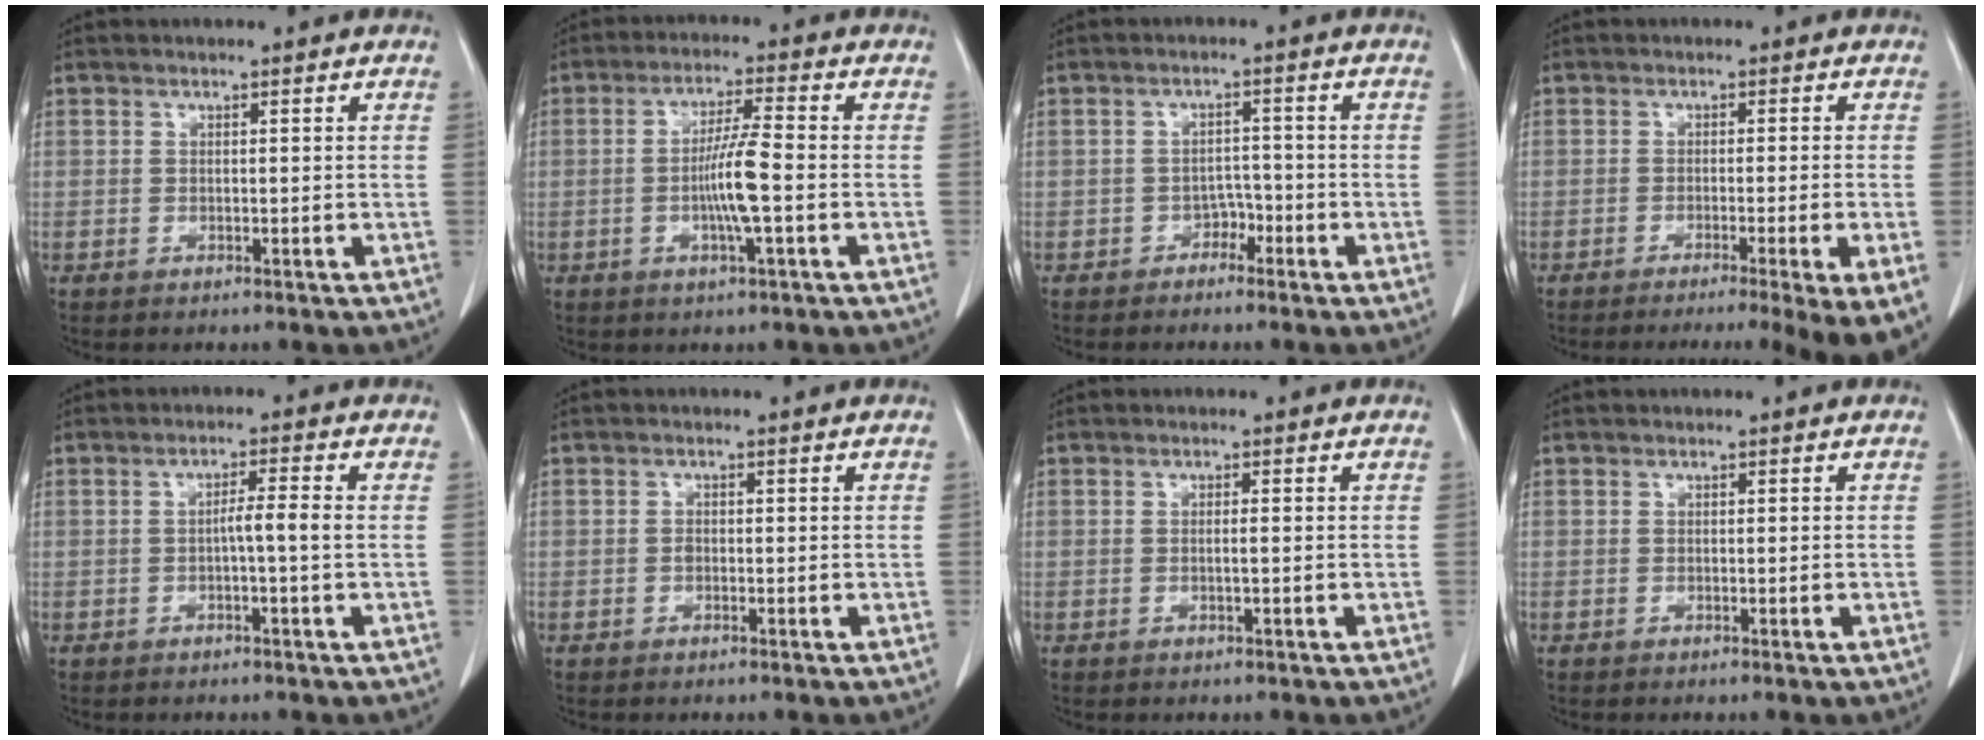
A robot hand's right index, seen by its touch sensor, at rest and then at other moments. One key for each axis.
{"total": 7.0, "fx": -1.3, "fy": 0.0, "fz": 6.8, "tx": -0.132, "ty": -0.004, "tz": -0.026}
{"total": 2.2, "fx": -1.6, "fy": 1.3, "fz": 0.7, "tx": -0.005, "ty": 0.008, "tz": -0.028}
{"total": 12.2, "fx": -8.5, "fy": -0.4, "fz": 8.8, "tx": -0.075, "ty": -0.024, "tz": -0.112}
{"total": 2.9, "fx": -0.4, "fy": -0.4, "fz": 2.9, "tx": -0.046, "ty": 0.004, "tz": -0.006}
{"total": 0.8, "fx": -0.1, "fy": 0.6, "fz": 0.5, "tx": -0.010, "ty": 0.002, "tz": -0.004}
{"total": 1.0, "fx": -0.1, "fy": -0.1, "fz": 0.9, "tx": -0.019, "ty": -0.002, "tz": -0.002}
{"total": 0.0}